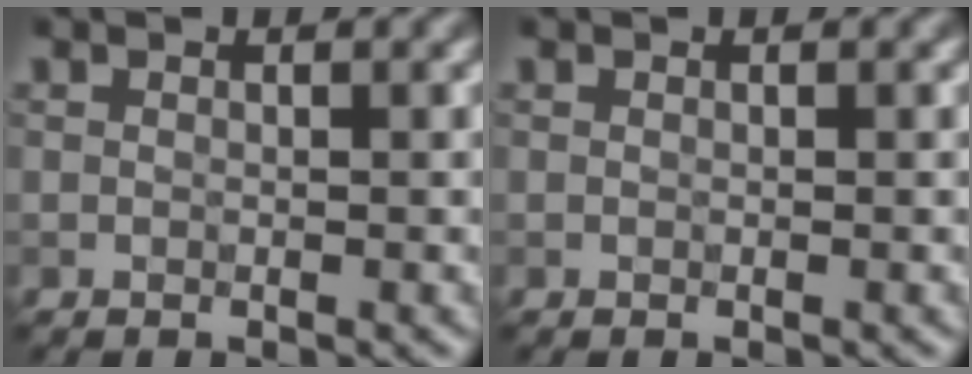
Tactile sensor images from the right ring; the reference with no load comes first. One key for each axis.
{"total": 0.0}